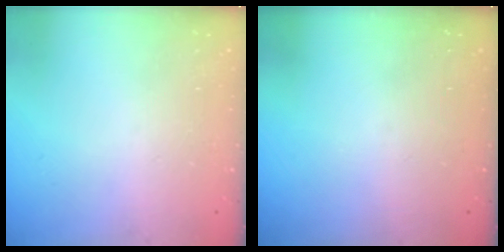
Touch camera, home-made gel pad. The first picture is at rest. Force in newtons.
{"total": 0.0}